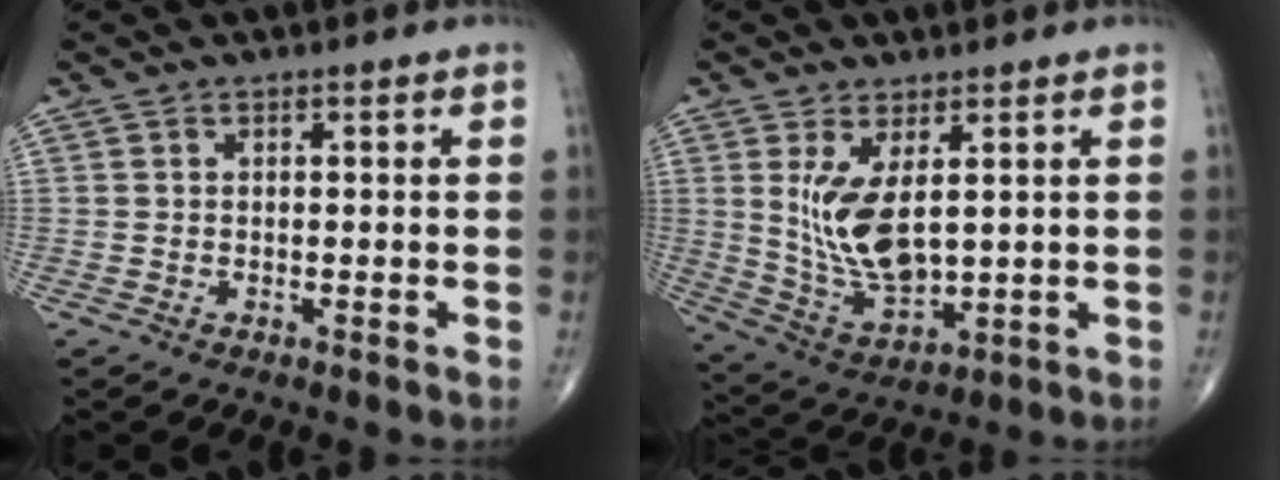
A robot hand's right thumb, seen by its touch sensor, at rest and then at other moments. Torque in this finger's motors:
{"motor_torque": [-0.37, 0.59, 1.23, 0.39, 0.40]}